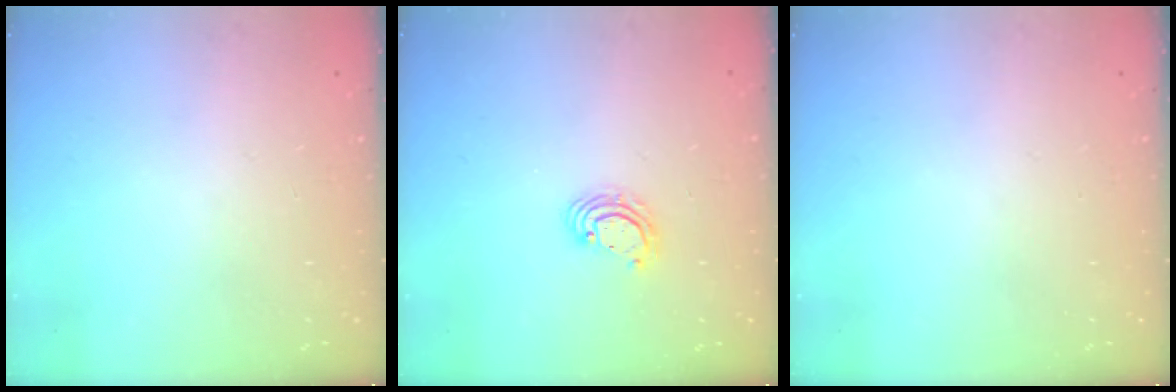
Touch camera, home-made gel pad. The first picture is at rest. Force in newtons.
{"total": 4.3, "press": 4.3, "slide": 0.2}
{"total": 0.0}